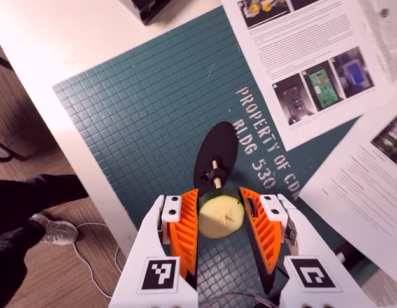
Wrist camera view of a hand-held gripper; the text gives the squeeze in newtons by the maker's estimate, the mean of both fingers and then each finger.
{"total": 11.7, "left": 12.4, "right": 10.9}